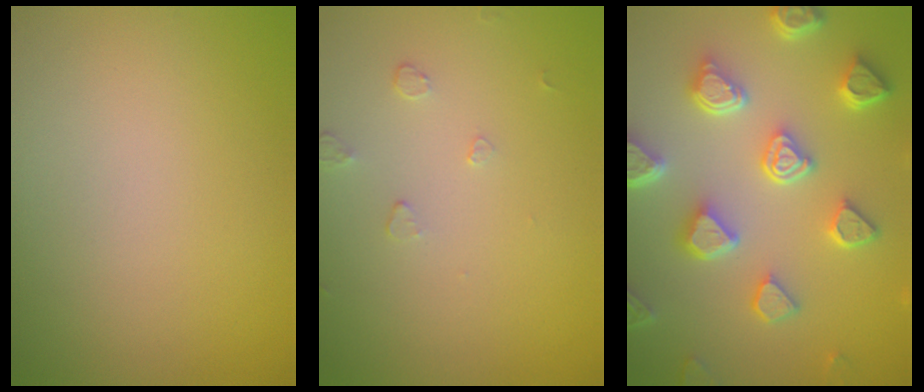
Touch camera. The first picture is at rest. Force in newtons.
{"total": 0.6, "press": 0.4, "slide": 0.5}
{"total": 6.6, "press": 5.3, "slide": 4.0}